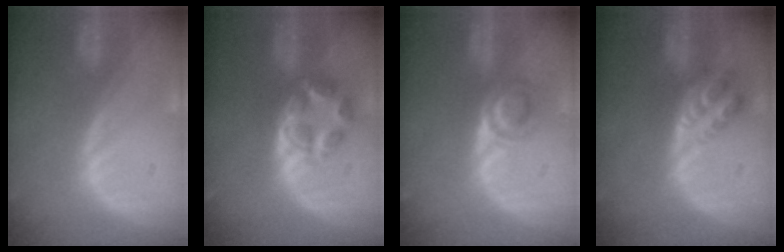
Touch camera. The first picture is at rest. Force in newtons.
{"total": 5.6, "press": 5.3, "slide": 2.0}
{"total": 3.5, "press": 3.4, "slide": 0.9}
{"total": 4.6, "press": 3.8, "slide": 2.5}